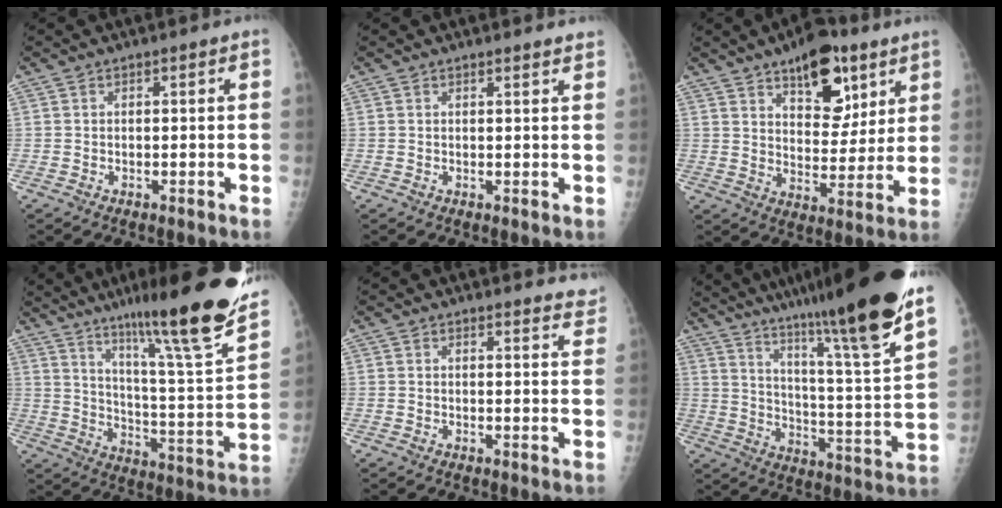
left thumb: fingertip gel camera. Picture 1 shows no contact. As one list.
[{"total": 2.0, "force": [1.9, 0.3, 0.5], "torque": [-0.002, -0.009, 0.018]}, {"total": 14.4, "force": [8.5, 7.2, 9.2], "torque": [-0.088, -0.045, 0.128]}, {"total": 26.4, "force": [18.0, 2.7, 19.2], "torque": [-0.268, -0.084, 0.270]}, {"total": 6.4, "force": [6.2, 1.2, 1.0], "torque": [0.017, -0.036, 0.047]}, {"total": 28.0, "force": [21.0, 1.4, 18.5], "torque": [-0.283, -0.107, 0.315]}]